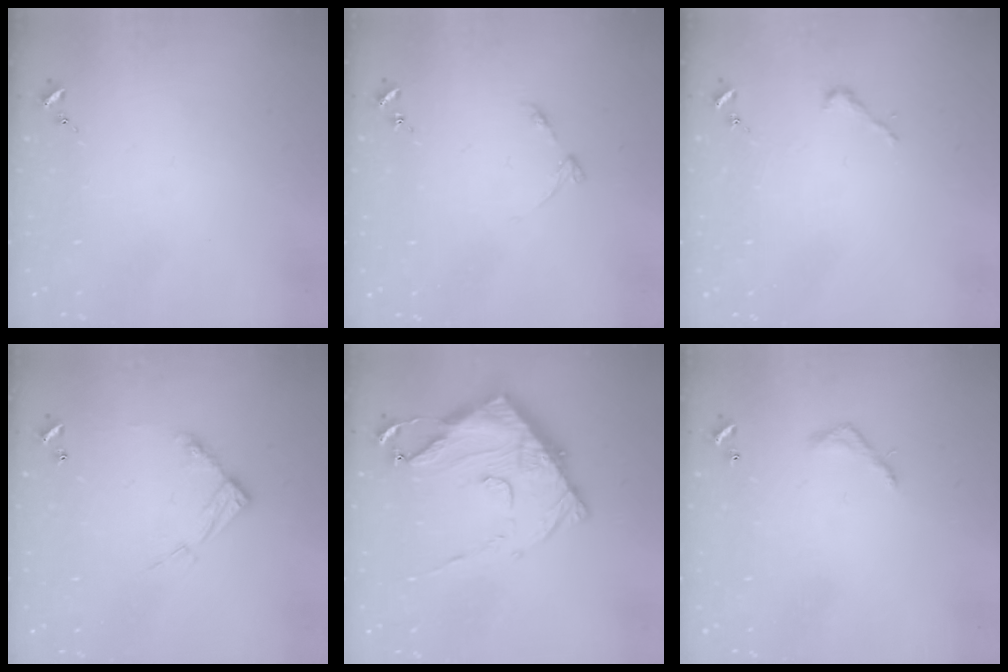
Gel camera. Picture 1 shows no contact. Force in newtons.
{"total": 4.2, "press": 4.1, "slide": 0.4}
{"total": 2.5, "press": 2.5, "slide": 0.2}
{"total": 11.8, "press": 11.7, "slide": 1.1}
{"total": 16.0, "press": 16.0, "slide": 1.2}
{"total": 4.1, "press": 4.1, "slide": 0.3}